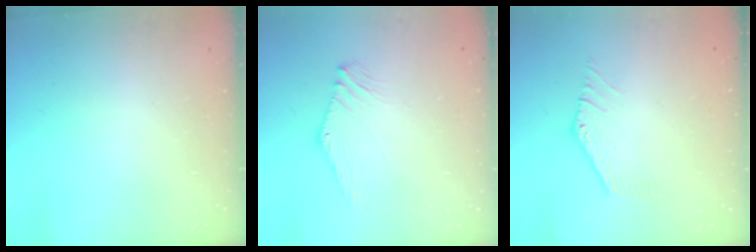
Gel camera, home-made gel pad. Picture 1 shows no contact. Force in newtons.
{"total": 0.6, "press": 0.5, "slide": 0.3}
{"total": 0.6, "press": 0.6, "slide": 0.3}